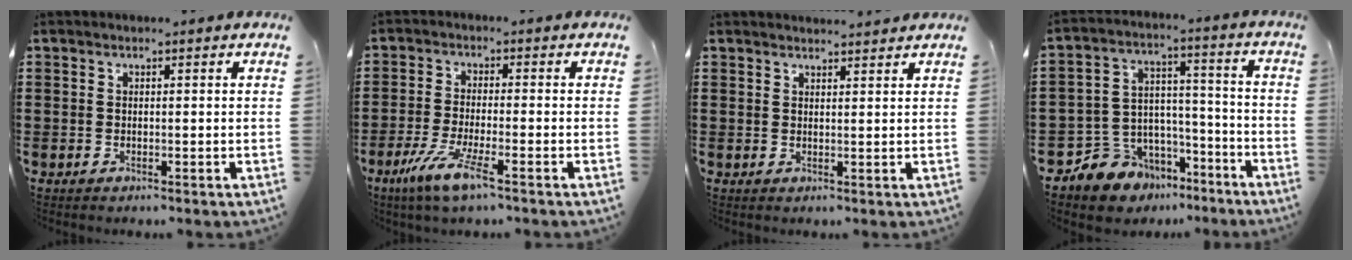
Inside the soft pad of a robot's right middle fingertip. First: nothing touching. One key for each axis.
{"total": 6.3, "fx": -3.8, "fy": 0.6, "fz": 5.0, "tx": -0.115, "ty": -0.015, "tz": -0.074}
{"total": 1.6, "fx": 1.6, "fy": 0.0, "fz": 0.1, "tx": 0.000, "ty": -0.002, "tz": 0.029}
{"total": 7.5, "fx": -6.0, "fy": 4.5, "fz": -0.4, "tx": -0.028, "ty": 0.011, "tz": -0.120}